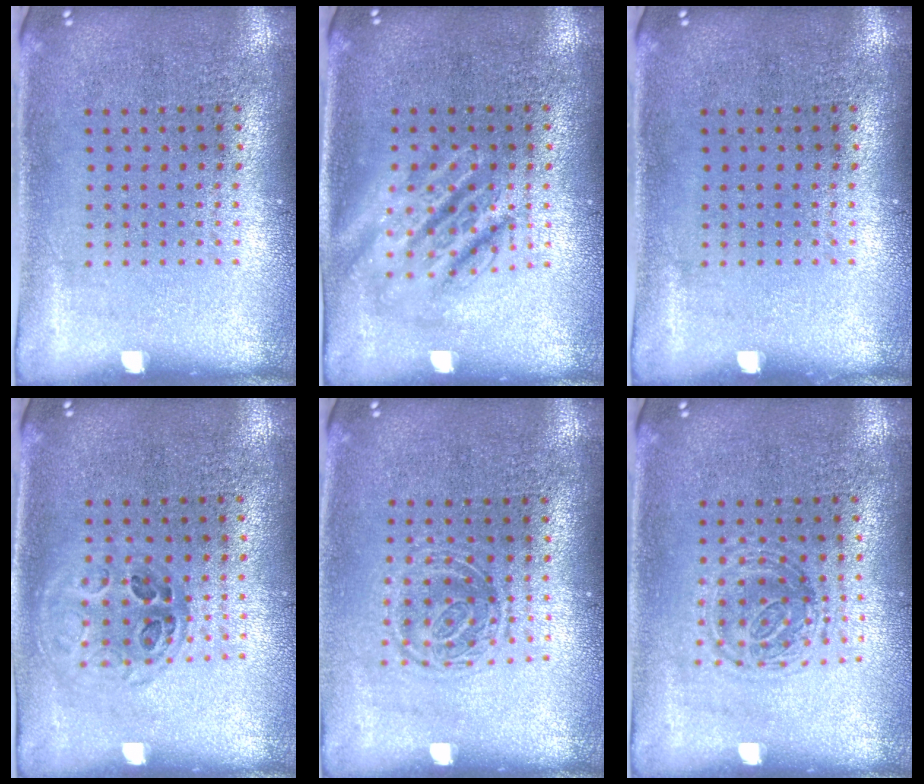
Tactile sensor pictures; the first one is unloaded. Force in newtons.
{"total": 2.4, "press": 2.4, "slide": 0.3}
{"total": 0.0}
{"total": 0.9, "press": 0.9, "slide": 0.3}
{"total": 1.4, "press": 1.0, "slide": 0.9}
{"total": 1.2, "press": 1.0, "slide": 0.6}